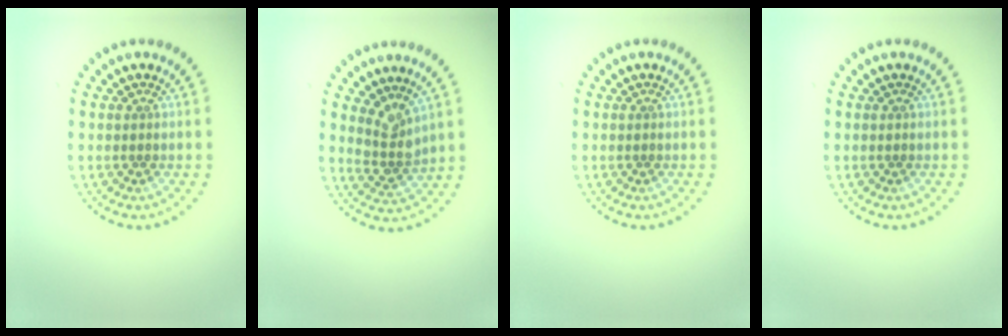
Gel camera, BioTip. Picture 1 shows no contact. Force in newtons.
{"total": 2.7, "press": 2.0, "slide": 1.8}
{"total": 0.0}
{"total": 0.0}